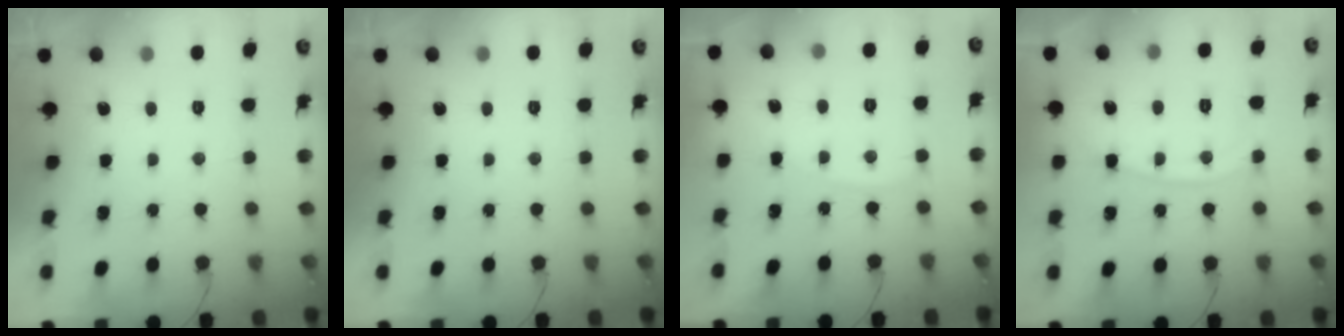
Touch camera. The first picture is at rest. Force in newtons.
{"total": 0.0}
{"total": 2.9, "press": 2.9, "slide": 0.3}
{"total": 9.0, "press": 9.0, "slide": 0.2}